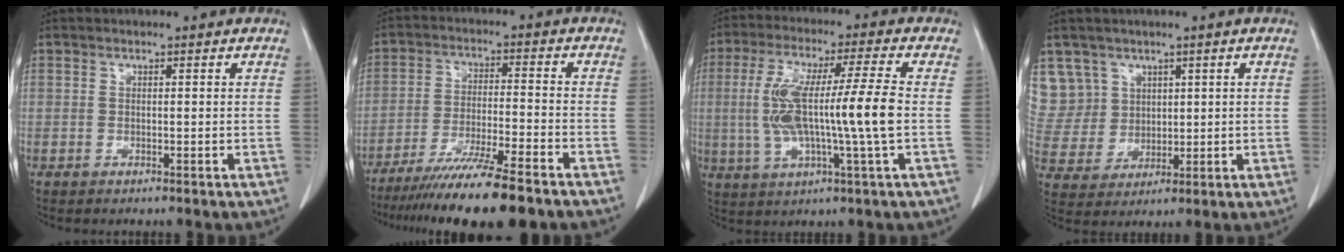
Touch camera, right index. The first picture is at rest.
{"total": 15.0, "force": [-12.0, -0.1, 9.0], "torque": [-0.154, -0.041, -0.194]}
{"total": 13.6, "force": [-0.5, 0.1, 13.6], "torque": [-0.270, 0.010, -0.011]}
{"total": 8.9, "force": [4.7, 7.6, 0.1], "torque": [-0.011, 0.026, 0.111]}